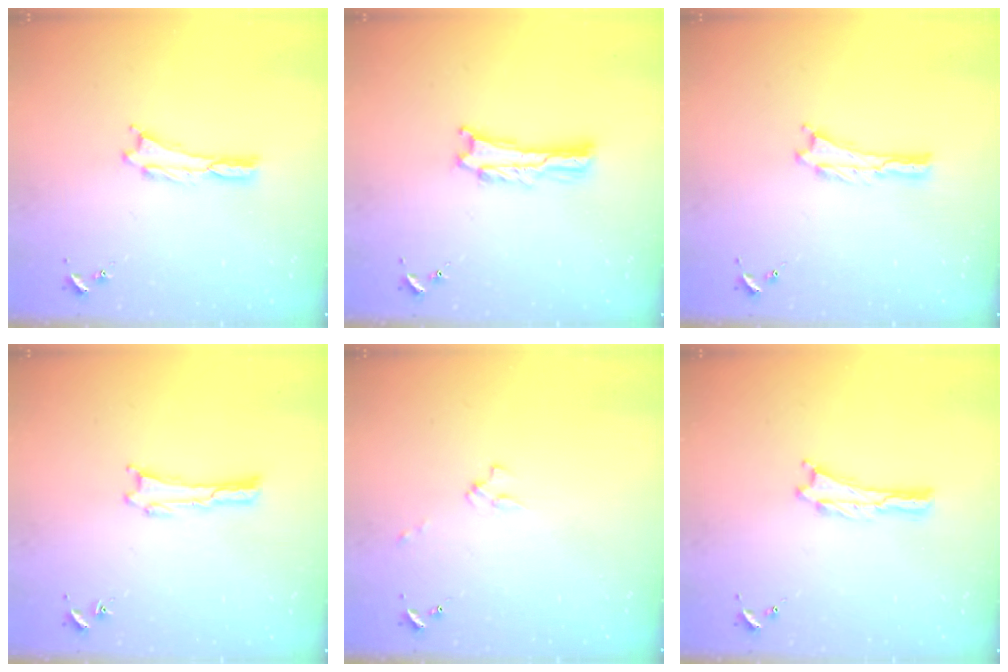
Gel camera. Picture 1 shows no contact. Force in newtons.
{"total": 1.1, "press": 1.1, "slide": 0.2}
{"total": 0.0}
{"total": 0.0}
{"total": 1.1, "press": 1.1, "slide": 0.2}
{"total": 0.0}